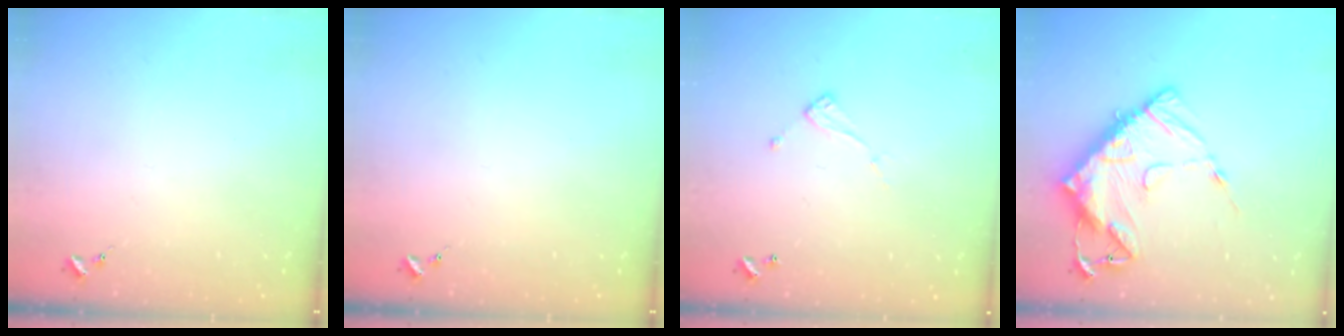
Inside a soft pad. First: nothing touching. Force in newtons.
{"total": 0.0}
{"total": 6.6, "press": 6.6, "slide": 0.1}
{"total": 16.9, "press": 16.8, "slide": 1.8}